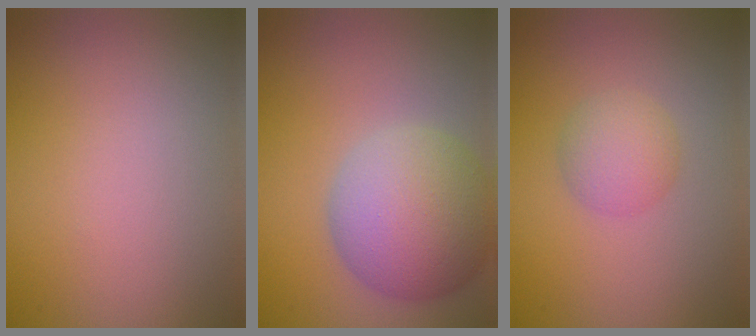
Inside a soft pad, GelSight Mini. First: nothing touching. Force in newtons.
{"total": 8.4, "press": 8.4, "slide": 0.4}
{"total": 2.4, "press": 2.4, "slide": 0.0}